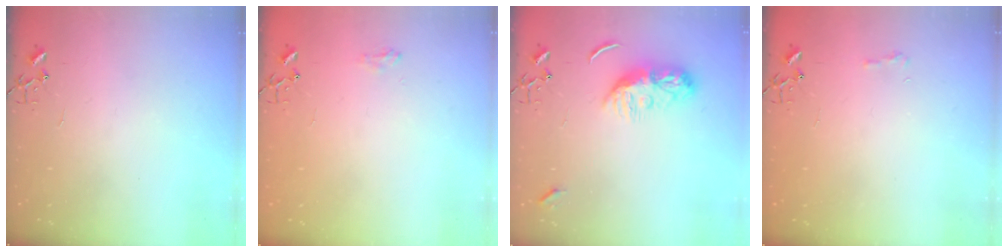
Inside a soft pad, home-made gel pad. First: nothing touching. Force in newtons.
{"total": 6.8, "press": 6.8, "slide": 0.9}
{"total": 9.6, "press": 9.6, "slide": 0.7}
{"total": 5.7, "press": 5.7, "slide": 0.7}